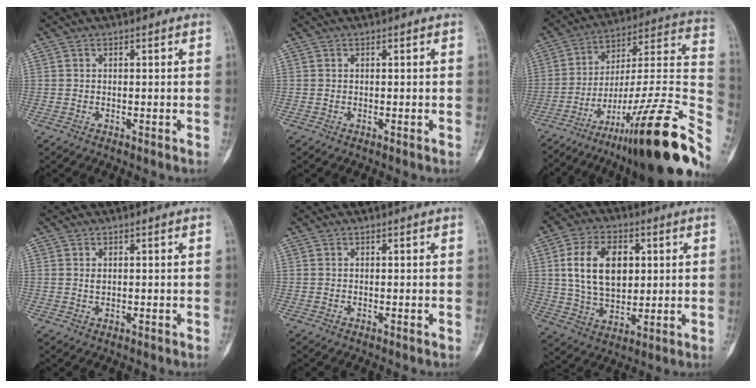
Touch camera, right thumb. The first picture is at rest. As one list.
[{"total": 0.0}, {"total": 29.7, "force": [-16.1, 4.8, 24.5], "torque": [-0.285, 0.077, -0.248]}, {"total": 1.0, "force": [0.3, 0.6, 0.7], "torque": [-0.012, -0.002, 0.009]}, {"total": 0.0}, {"total": 14.3, "force": [3.0, 9.3, 10.4], "torque": [-0.155, -0.010, 0.057]}]